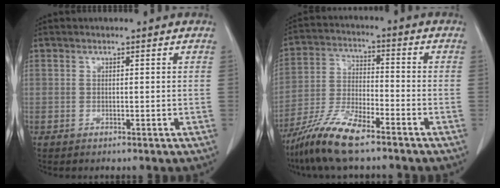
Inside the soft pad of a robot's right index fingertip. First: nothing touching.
{"total": 10.5, "force": [-7.8, 1.9, 6.7], "torque": [-0.136, -0.018, -0.152]}